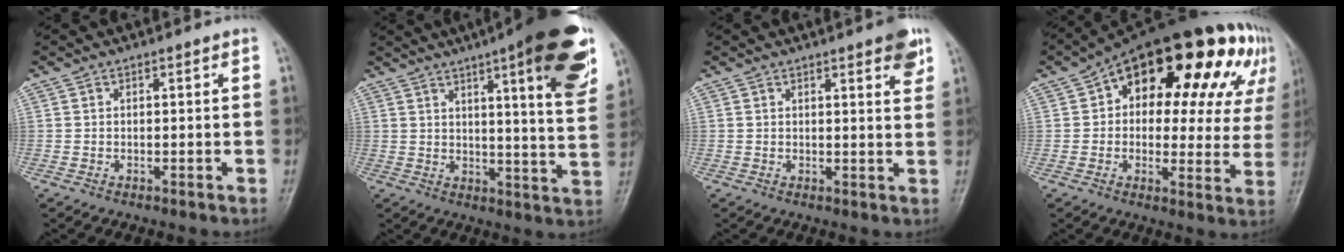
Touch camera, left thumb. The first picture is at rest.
{"total": 20.0, "force": [10.4, 3.8, 16.7], "torque": [-0.204, -0.038, 0.134]}
{"total": 8.4, "force": [5.0, 1.9, 6.6], "torque": [-0.064, -0.023, 0.058]}
{"total": 26.5, "force": [10.4, 14.0, 19.9], "torque": [-0.225, 0.039, 0.143]}